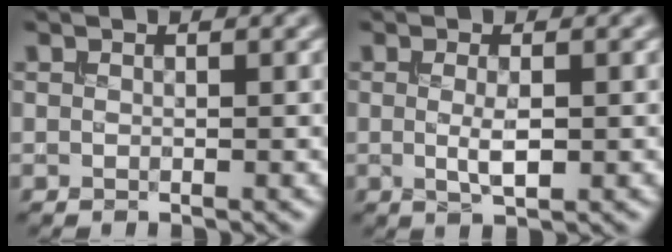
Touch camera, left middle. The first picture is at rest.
{"total": 2.0, "force": [-0.1, 0.3, 1.9], "torque": [-0.041, -0.003, -0.001]}